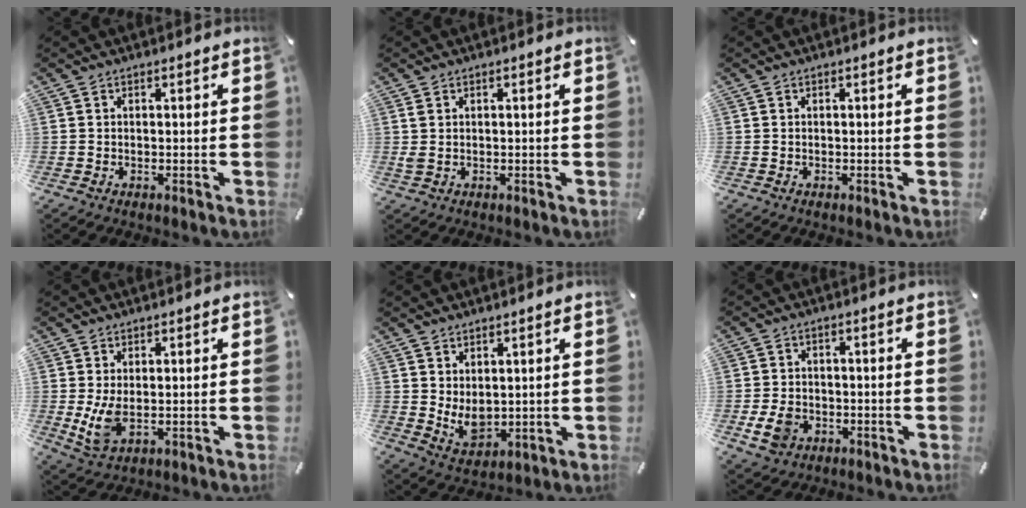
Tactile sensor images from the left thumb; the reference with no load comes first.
{"total": 1.3, "force": [0.4, 0.5, 1.1], "torque": [-0.023, 0.001, 0.007]}
{"total": 0.0}
{"total": 5.5, "force": [0.6, 3.3, 4.4], "torque": [-0.091, -0.012, 0.006]}
{"total": 5.5, "force": [2.3, 3.9, 3.1], "torque": [-0.060, -0.024, 0.045]}
{"total": 5.6, "force": [-1.7, 4.4, 3.0], "torque": [-0.067, -0.002, -0.034]}